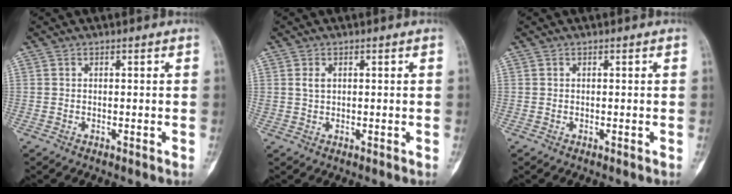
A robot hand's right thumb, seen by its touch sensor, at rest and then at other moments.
{"total": 1.5, "force": [0.6, 1.0, 1.0], "torque": [-0.015, 0.004, 0.014]}
{"total": 0.0}